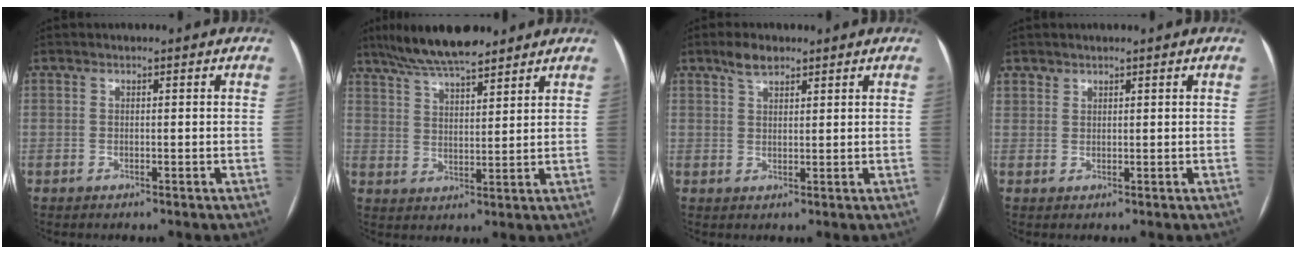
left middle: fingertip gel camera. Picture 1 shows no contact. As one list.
[{"total": 11.7, "force": [9.7, 2.3, 6.2], "torque": [-0.108, 0.026, 0.170]}, {"total": 3.2, "force": [2.4, 1.3, 1.7], "torque": [-0.033, 0.009, 0.044]}, {"total": 1.0, "force": [0.9, 0.6, -0.1], "torque": [0.008, 0.003, 0.014]}]